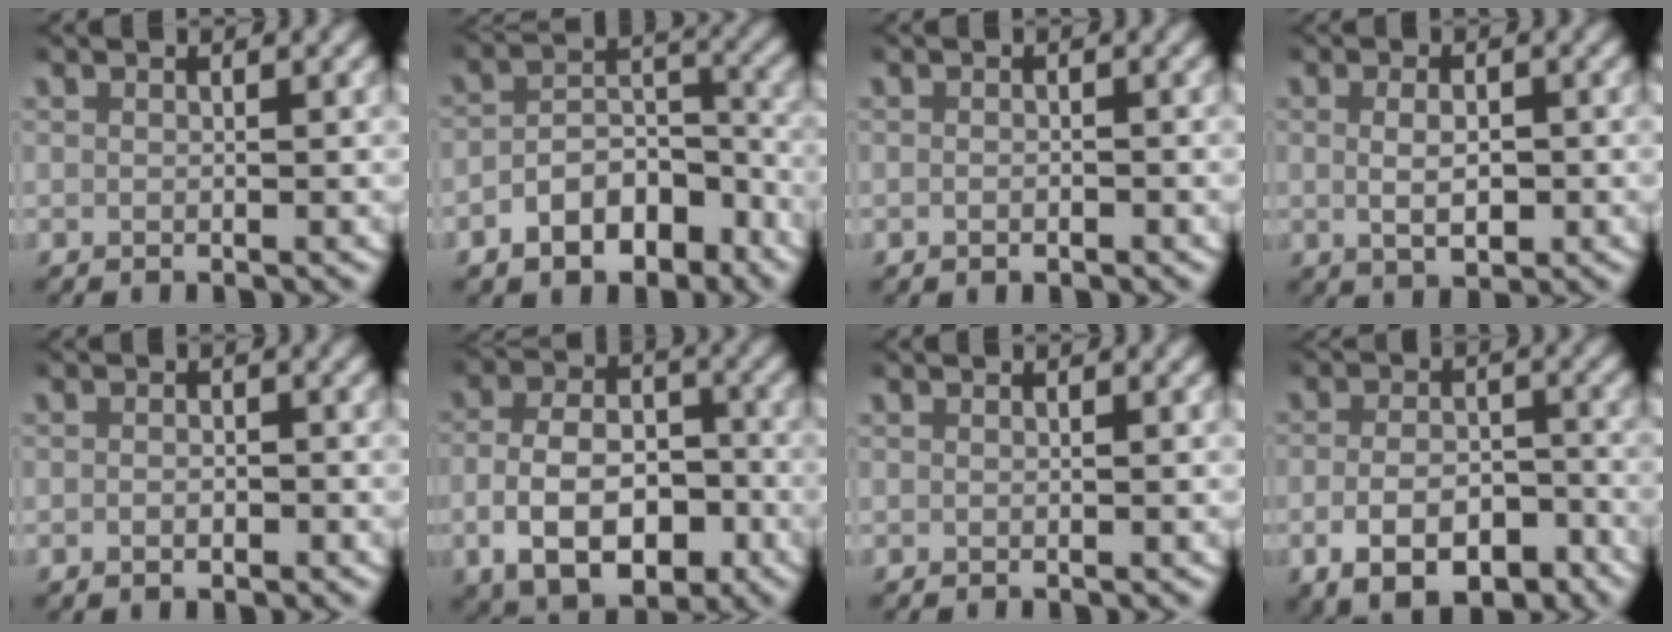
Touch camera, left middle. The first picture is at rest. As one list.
[{"total": 6.5, "force": [-4.1, 4.1, 2.9], "torque": [-0.045, -0.001, -0.068]}, {"total": 0.7, "force": [-0.5, 0.3, 0.3], "torque": [-0.010, -0.005, -0.006]}, {"total": 3.3, "force": [-0.2, 1.8, 2.8], "torque": [-0.043, -0.007, 0.003]}, {"total": 1.1, "force": [-0.7, 0.6, 0.6], "torque": [-0.011, -0.004, -0.010]}, {"total": 9.5, "force": [-3.1, 6.6, 6.1], "torque": [-0.110, -0.021, -0.048]}, {"total": 0.0}, {"total": 7.2, "force": [-4.2, 4.1, 4.1], "torque": [-0.056, -0.012, -0.068]}]